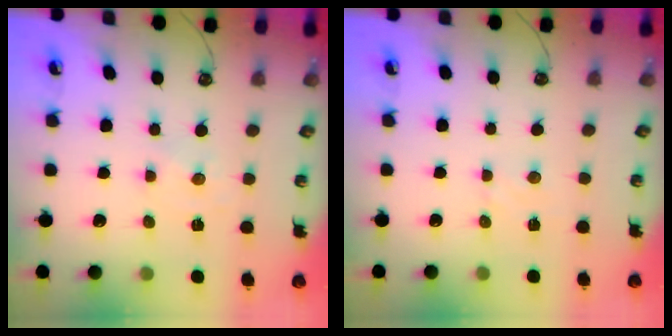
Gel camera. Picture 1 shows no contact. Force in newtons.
{"total": 1.5, "press": 1.4, "slide": 0.3}